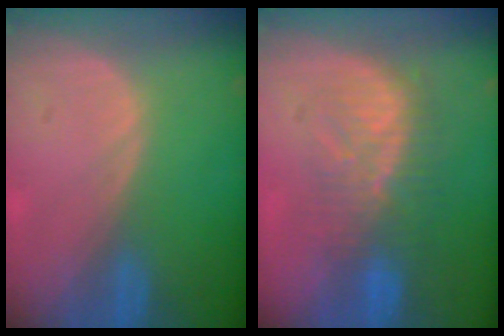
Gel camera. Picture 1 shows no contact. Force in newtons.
{"total": 8.0, "press": 7.8, "slide": 1.6}